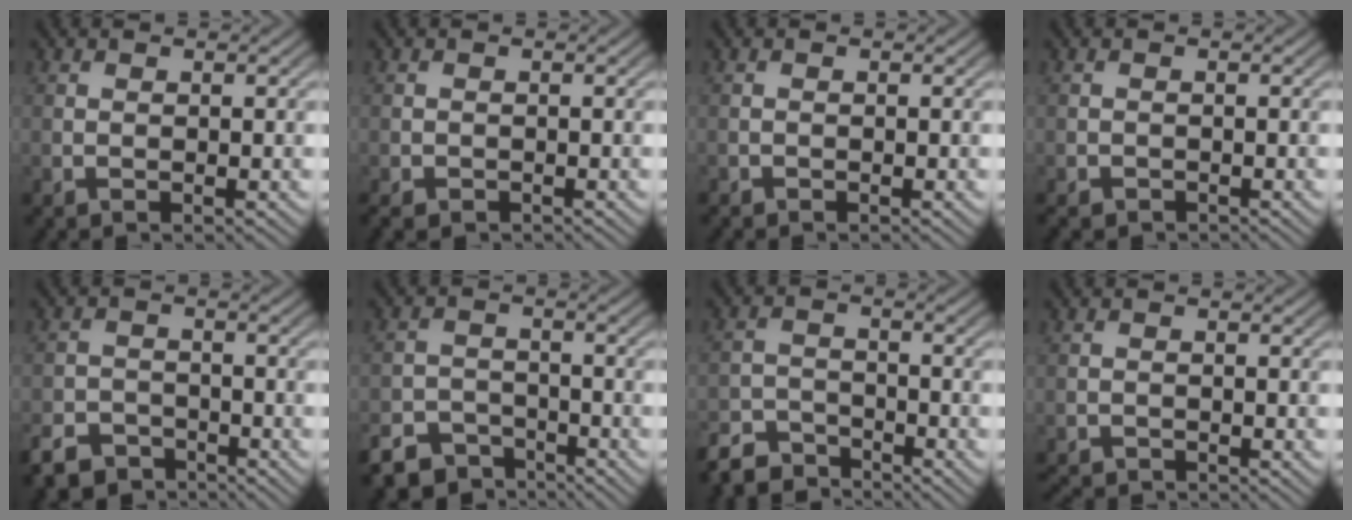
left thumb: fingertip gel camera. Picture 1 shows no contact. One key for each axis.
{"total": 1.6, "fx": -1.2, "fy": 0.7, "fz": 0.6, "tx": -0.012, "ty": -0.004, "tz": -0.024}
{"total": 0.5, "fx": -0.5, "fy": 0.1, "fz": 0.0, "tx": 0.002, "ty": -0.002, "tz": -0.010}
{"total": 1.4, "fx": -1.2, "fy": 0.6, "fz": 0.3, "tx": -0.005, "ty": -0.003, "tz": -0.024}
{"total": 5.2, "fx": -4.4, "fy": 2.4, "fz": 1.5, "tx": -0.027, "ty": -0.007, "tz": -0.087}
{"total": 6.3, "fx": -5.2, "fy": 3.0, "fz": 1.9, "tx": -0.034, "ty": -0.009, "tz": -0.096}
{"total": 5.6, "fx": -5.1, "fy": 1.9, "fz": 1.5, "tx": -0.026, "ty": -0.008, "tz": -0.105}
{"total": 2.1, "fx": -2.1, "fy": 0.2, "fz": 0.3, "tx": -0.006, "ty": -0.008, "tz": -0.041}